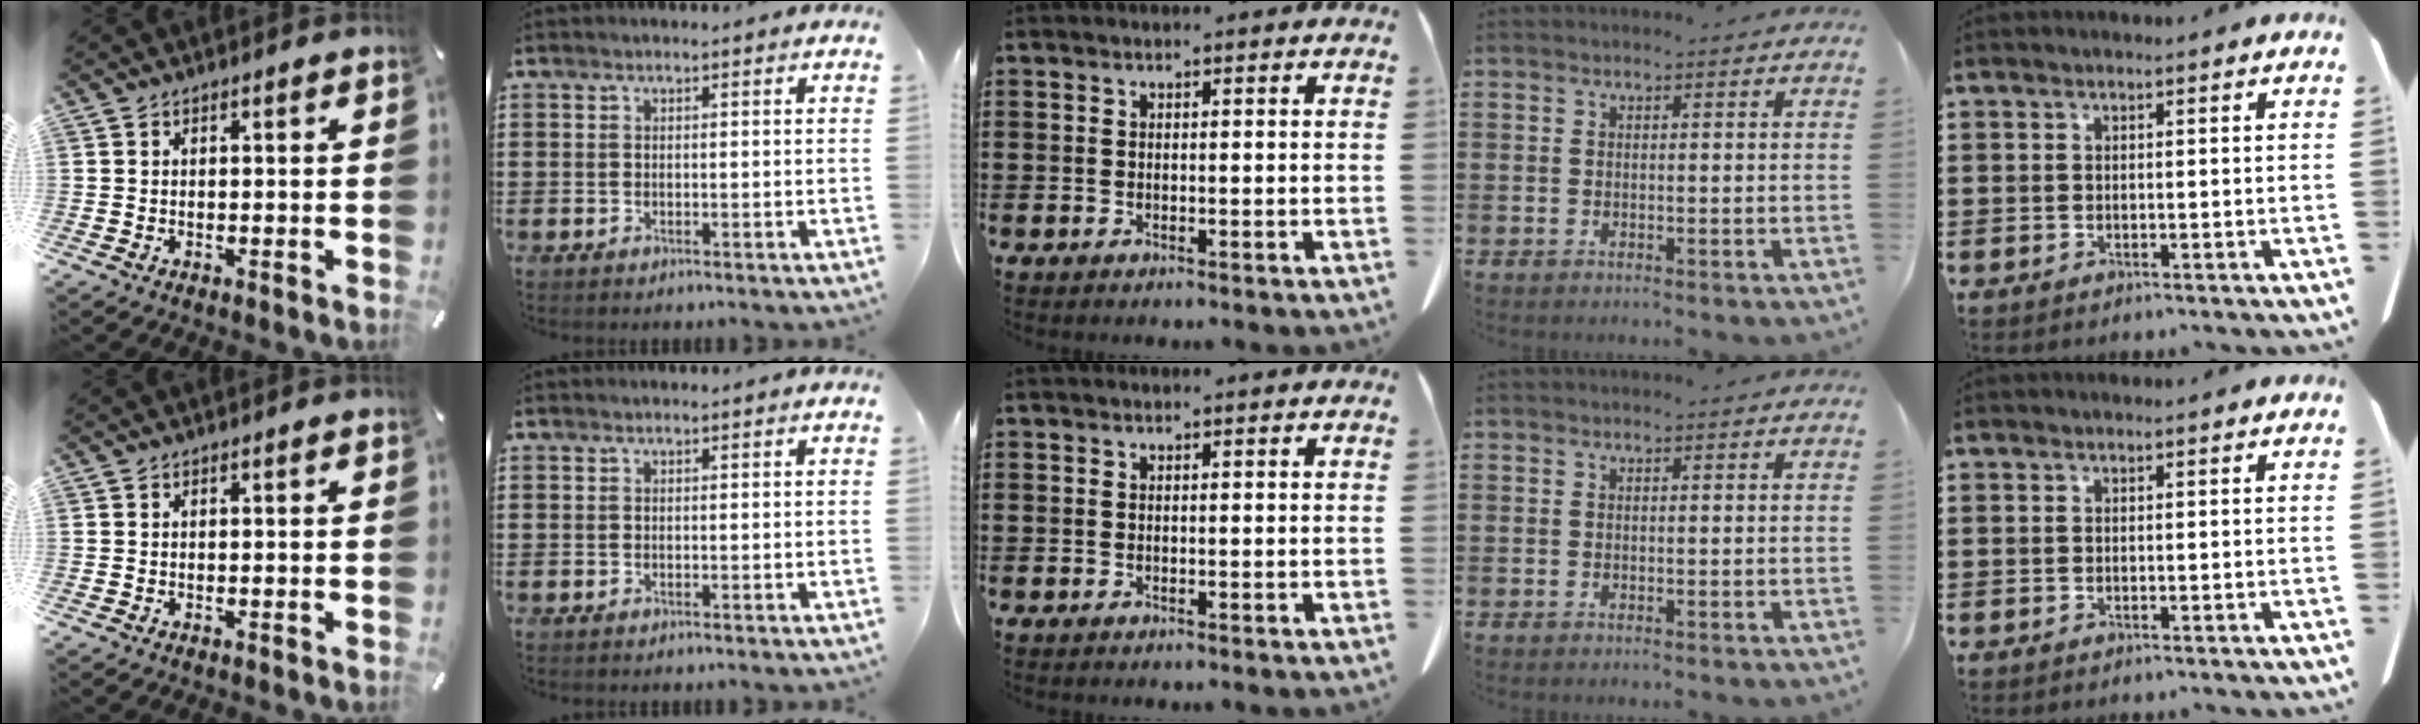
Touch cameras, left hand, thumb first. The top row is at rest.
{}